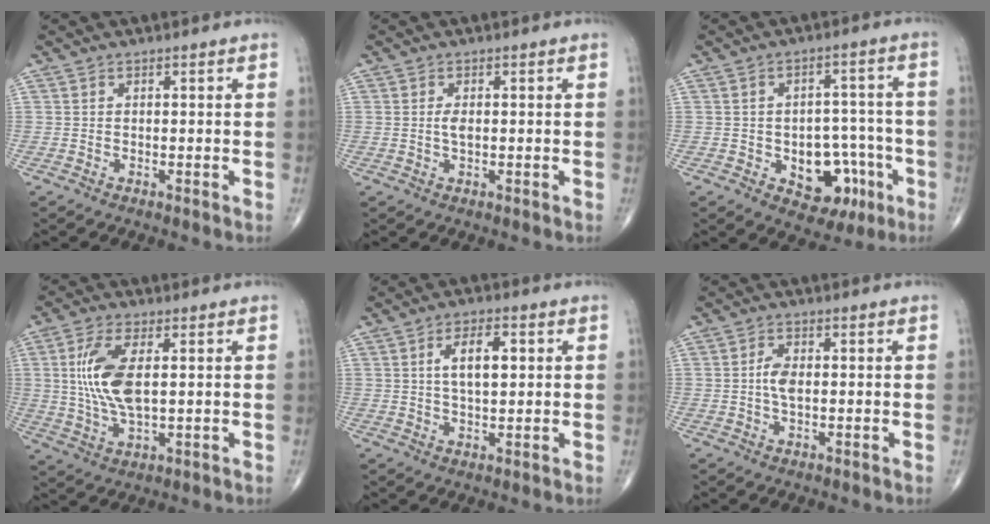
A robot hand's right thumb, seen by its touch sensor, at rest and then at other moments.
{"total": 1.7, "force": [0.1, 0.7, 1.5], "torque": [-0.027, -0.002, 0.001]}
{"total": 11.2, "force": [-4.1, 7.6, 7.2], "torque": [-0.049, 0.039, -0.045]}
{"total": 11.2, "force": [1.7, 4.8, 9.9], "torque": [-0.212, -0.007, 0.037]}
{"total": 6.9, "force": [1.6, 3.2, 5.9], "torque": [-0.089, -0.003, 0.027]}
{"total": 3.5, "force": [0.0, 1.7, 3.1], "torque": [-0.061, 0.003, -0.003]}